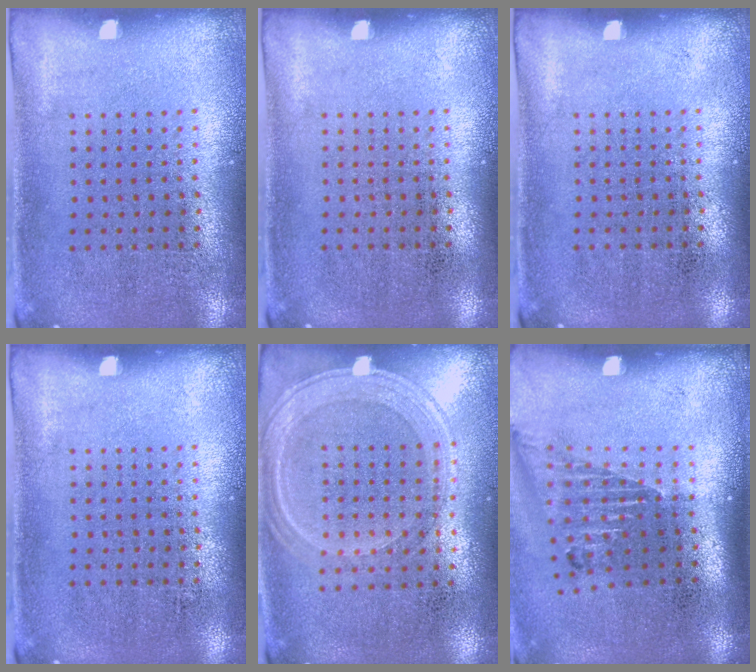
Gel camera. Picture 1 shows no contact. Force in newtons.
{"total": 0.0}
{"total": 0.0}
{"total": 0.0}
{"total": 1.3, "press": 1.2, "slide": 0.4}
{"total": 1.6, "press": 1.2, "slide": 1.0}